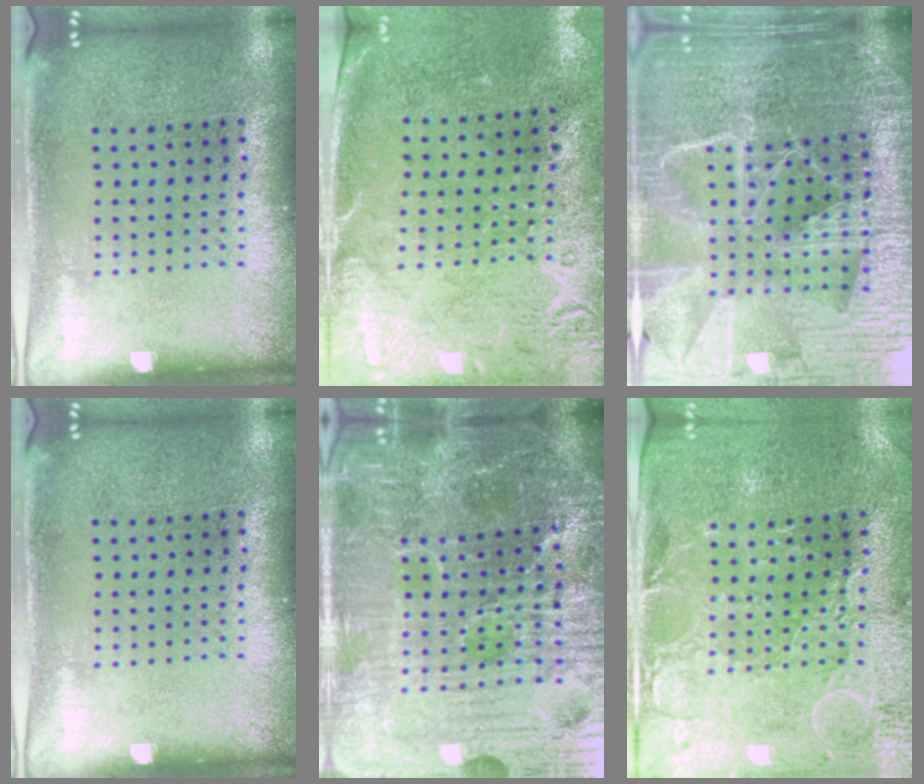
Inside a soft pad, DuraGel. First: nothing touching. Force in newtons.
{"total": 2.7, "press": 2.3, "slide": 1.5}
{"total": 6.3, "press": 5.5, "slide": 3.1}
{"total": 0.0}
{"total": 7.2, "press": 6.4, "slide": 3.2}
{"total": 0.8, "press": 0.7, "slide": 0.4}